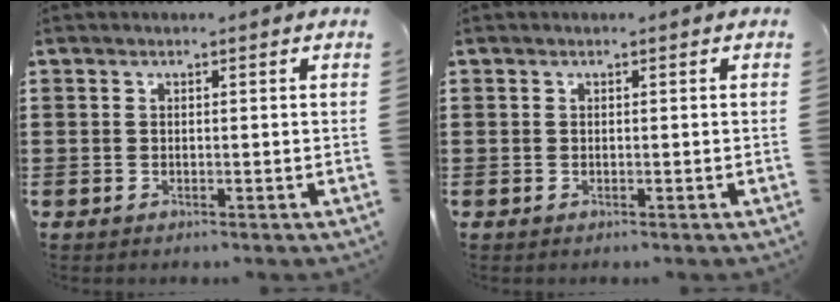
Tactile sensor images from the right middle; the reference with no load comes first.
{"total": 0.0}